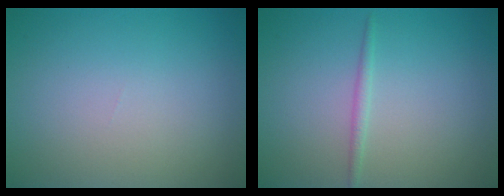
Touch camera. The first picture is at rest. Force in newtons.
{"total": 0.9, "press": 0.9, "slide": 0.0}